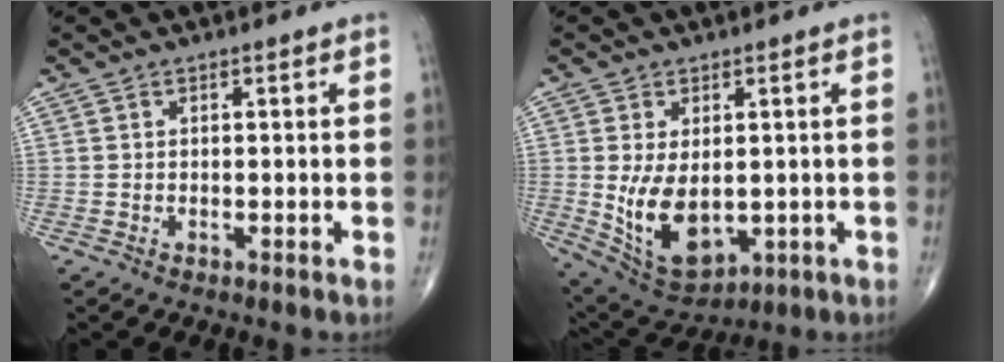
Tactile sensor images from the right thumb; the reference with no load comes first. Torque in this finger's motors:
{"motor_torque": [-0.23, 0.79, 0.77, 0.58, 0.34]}